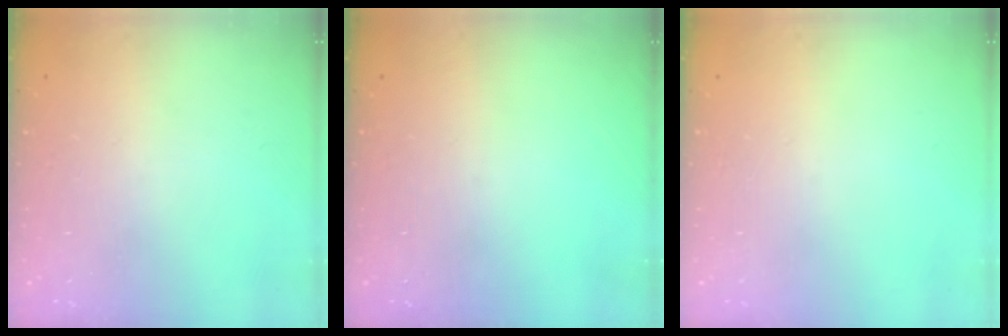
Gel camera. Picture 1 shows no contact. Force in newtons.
{"total": 0.0}
{"total": 0.0}